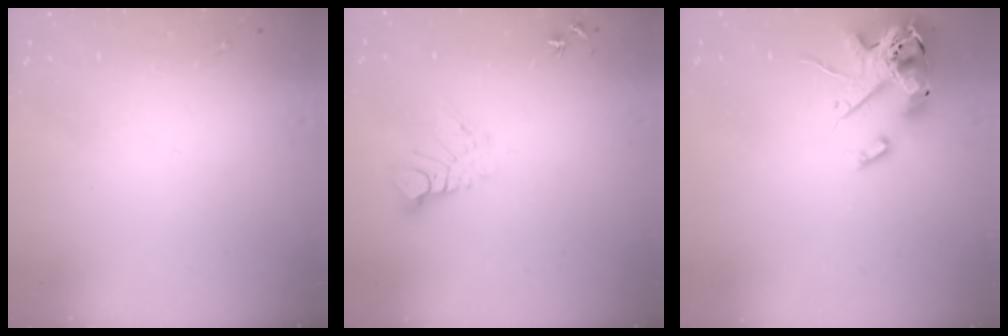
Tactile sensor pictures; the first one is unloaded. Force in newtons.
{"total": 7.7, "press": 7.7, "slide": 0.7}
{"total": 16.4, "press": 16.2, "slide": 2.7}